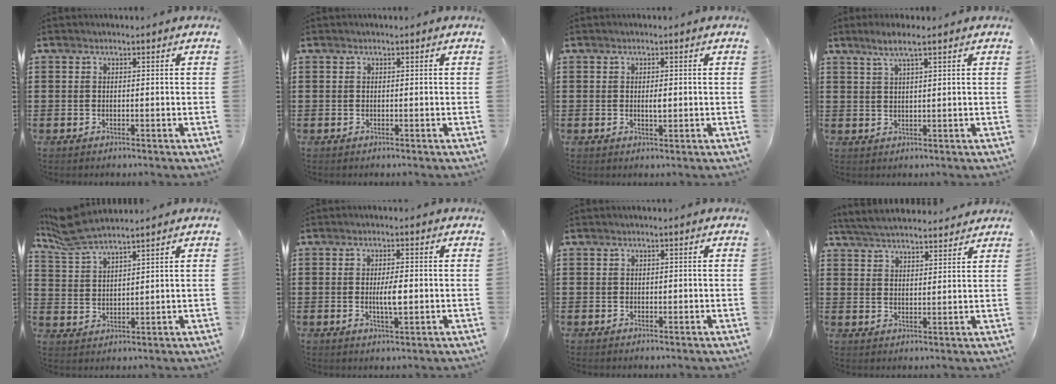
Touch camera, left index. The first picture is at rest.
{"total": 0.0}
{"total": 1.6, "force": [0.0, 0.5, 1.5], "torque": [-0.029, 0.002, -0.001]}
{"total": 3.6, "force": [2.1, 0.2, 2.9], "torque": [-0.060, 0.004, 0.037]}
{"total": 6.1, "force": [5.5, 0.6, 2.6], "torque": [-0.069, -0.014, 0.101]}
{"total": 3.9, "force": [-0.2, 1.0, 3.8], "torque": [-0.067, -0.001, -0.005]}
{"total": 0.5, "force": [0.0, 0.4, 0.3], "torque": [-0.008, 0.003, 0.000]}
{"total": 4.6, "force": [4.5, 0.5, 0.8], "torque": [-0.032, -0.016, 0.081]}